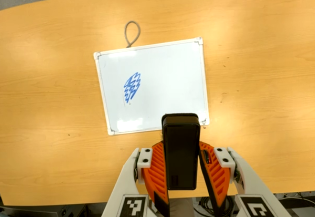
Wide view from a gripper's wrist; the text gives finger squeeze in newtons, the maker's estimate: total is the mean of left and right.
{"total": 6.1, "left": 5.3, "right": 6.9}